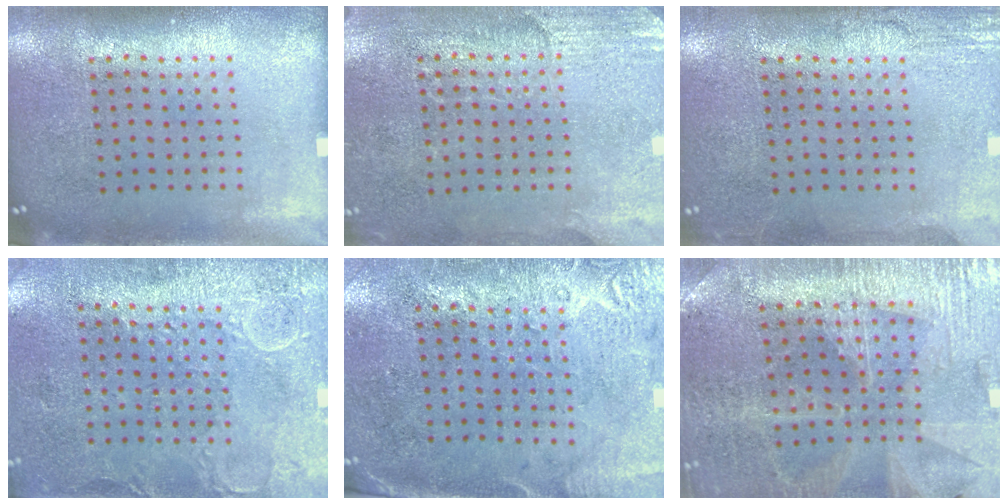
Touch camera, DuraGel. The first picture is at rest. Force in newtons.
{"total": 2.8, "press": 2.6, "slide": 1.0}
{"total": 2.6, "press": 2.6, "slide": 0.3}
{"total": 2.7, "press": 2.4, "slide": 1.2}
{"total": 2.8, "press": 2.4, "slide": 1.4}
{"total": 2.0, "press": 2.0, "slide": 0.3}